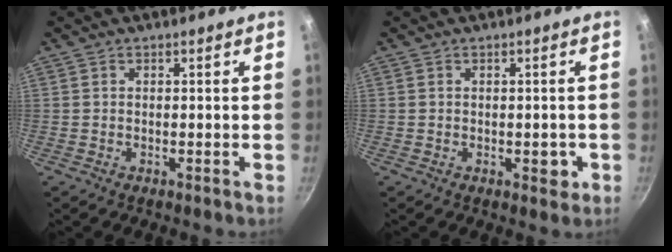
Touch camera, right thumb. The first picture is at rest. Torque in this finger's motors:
{"motor_torque": [0.22, 0.28, 0.58, 0.12, 0.11]}